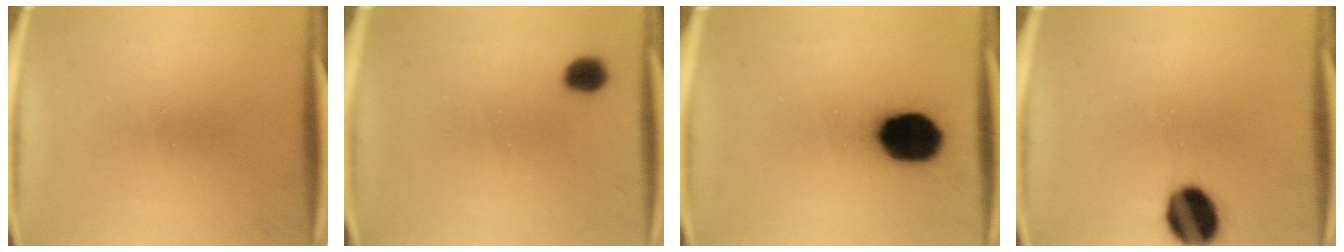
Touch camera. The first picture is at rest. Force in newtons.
{"total": 4.8}
{"total": 16.3}
{"total": 12.2}